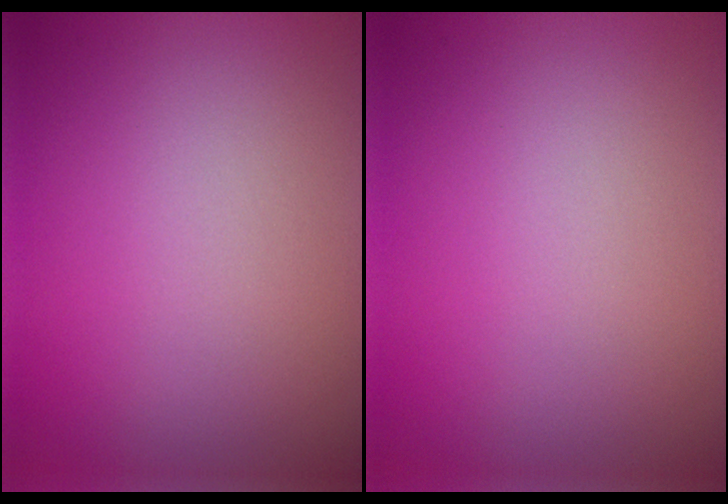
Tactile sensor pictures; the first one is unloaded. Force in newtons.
{"total": 0.0}